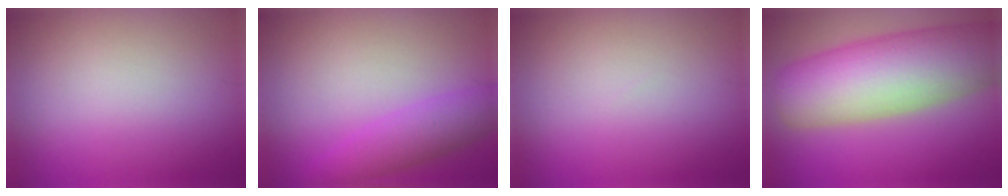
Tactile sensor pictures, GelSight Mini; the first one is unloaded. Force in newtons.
{"total": 3.6, "press": 3.6, "slide": 0.1}
{"total": 0.0}
{"total": 12.0, "press": 12.0, "slide": 0.6}